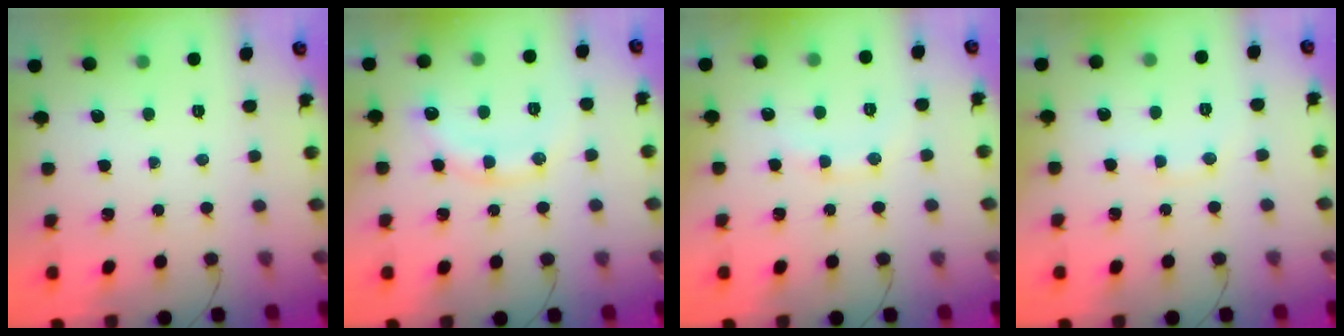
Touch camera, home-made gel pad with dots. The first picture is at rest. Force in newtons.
{"total": 11.9, "press": 11.9, "slide": 0.1}
{"total": 9.1, "press": 9.0, "slide": 0.9}
{"total": 6.2, "press": 6.1, "slide": 1.3}